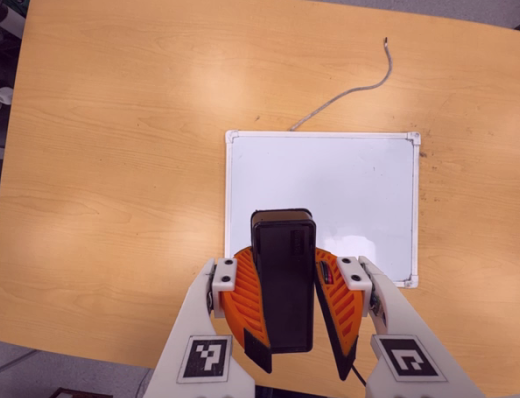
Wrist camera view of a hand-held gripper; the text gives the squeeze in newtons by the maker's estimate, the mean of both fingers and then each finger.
{"total": 13.1, "left": 12.3, "right": 13.8}